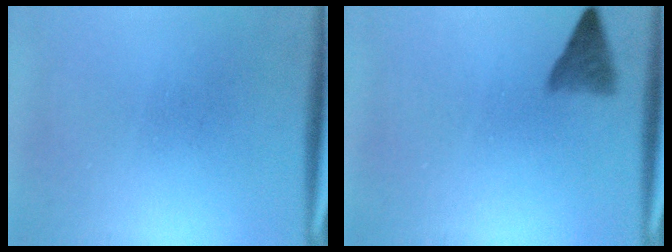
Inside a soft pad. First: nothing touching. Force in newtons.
{"total": 2.6}